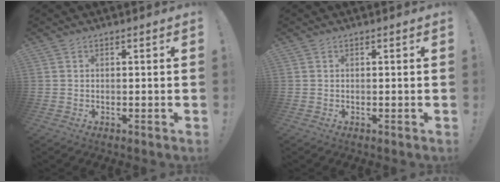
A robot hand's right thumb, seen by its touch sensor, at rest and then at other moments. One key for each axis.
{"total": 0.0}